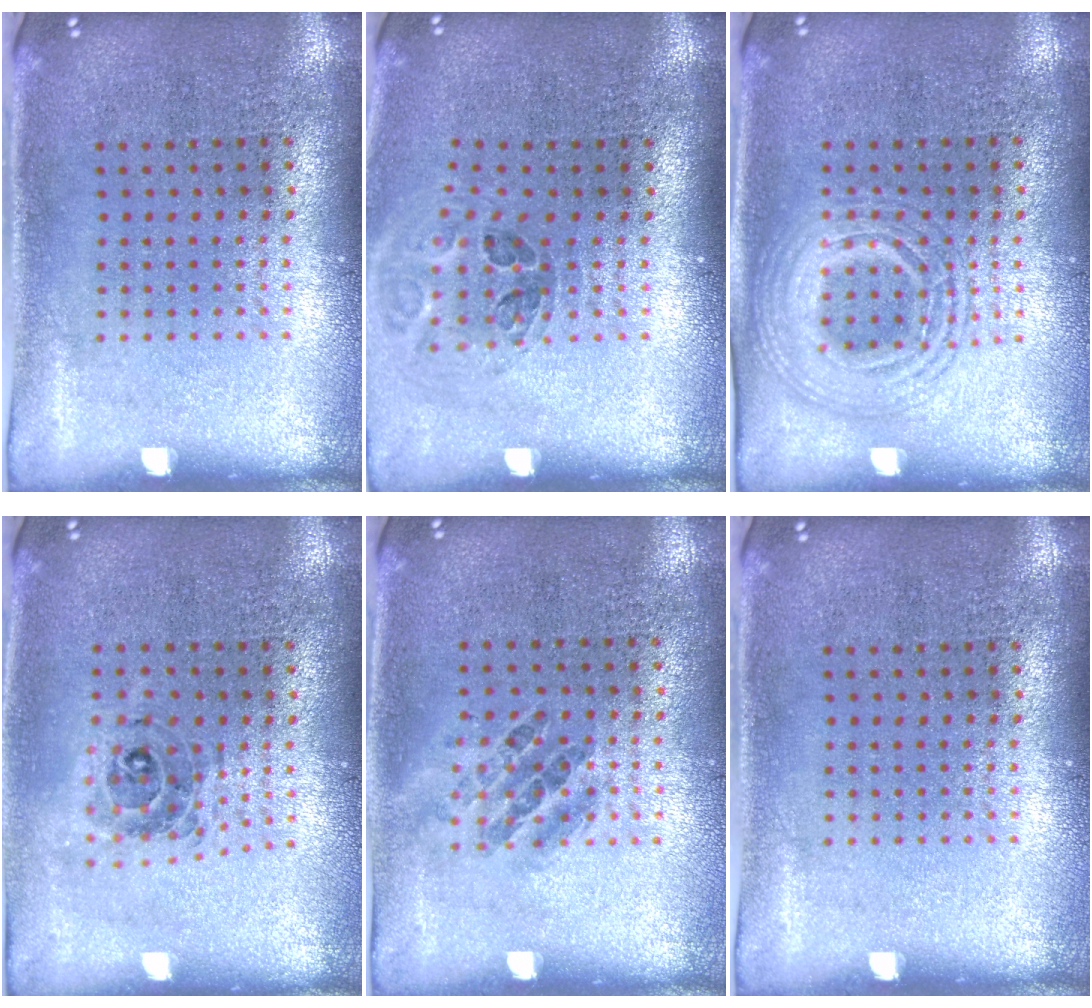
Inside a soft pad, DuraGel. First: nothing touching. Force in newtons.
{"total": 1.0, "press": 1.0, "slide": 0.3}
{"total": 2.7, "press": 2.7, "slide": 0.4}
{"total": 0.8, "press": 0.8, "slide": 0.2}
{"total": 0.9, "press": 0.7, "slide": 0.5}
{"total": 0.0}